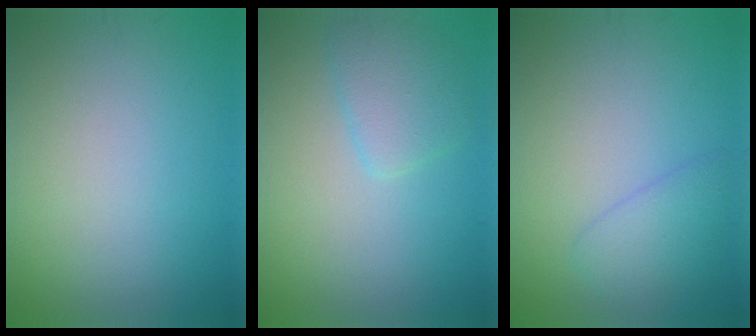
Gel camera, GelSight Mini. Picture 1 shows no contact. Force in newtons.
{"total": 2.6, "press": 2.6, "slide": 0.2}
{"total": 2.4, "press": 2.4, "slide": 0.1}